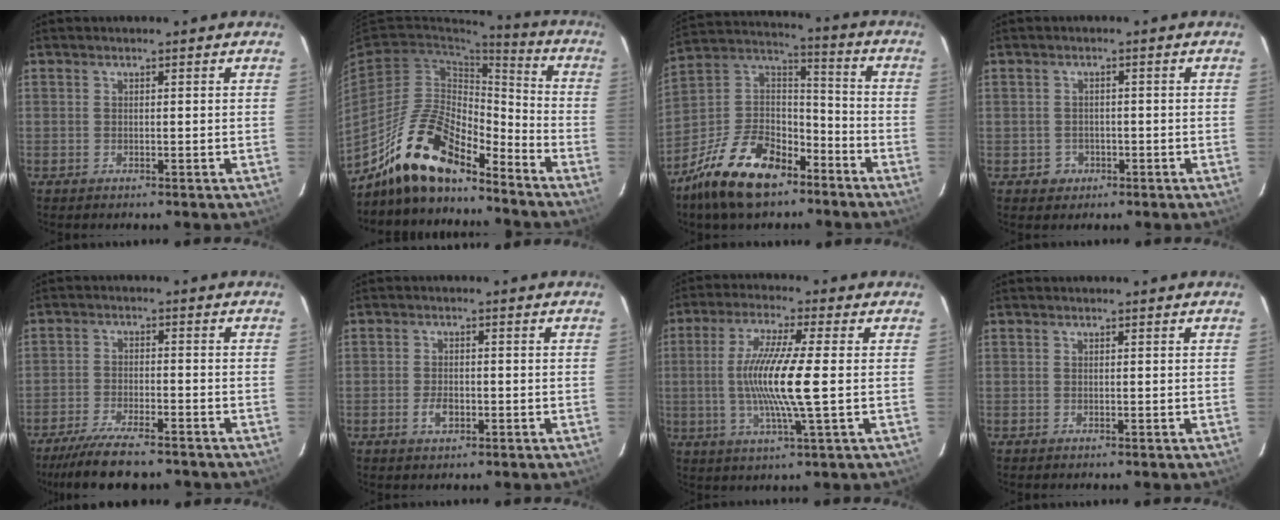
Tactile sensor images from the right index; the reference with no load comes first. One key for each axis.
{"total": 16.9, "fx": -13.0, "fy": 5.6, "fz": 9.1, "tx": -0.183, "ty": 0.007, "tz": -0.243}
{"total": 19.6, "fx": -12.7, "fy": 10.4, "fz": 10.7, "tx": -0.236, "ty": 0.024, "tz": -0.217}
{"total": 3.1, "fx": -1.0, "fy": 2.9, "fz": 0.3, "tx": -0.010, "ty": 0.007, "tz": -0.011}
{"total": 11.6, "fx": -9.7, "fy": 2.5, "fz": 5.8, "tx": -0.133, "ty": -0.022, "tz": -0.161}
{"total": 3.2, "fx": -1.3, "fy": 1.9, "fz": 2.1, "tx": -0.044, "ty": -0.002, "tz": -0.021}
{"total": 12.3, "fx": -0.7, "fy": 0.0, "fz": 12.3, "tx": -0.236, "ty": -0.008, "tz": -0.015}
{"total": 0.0}